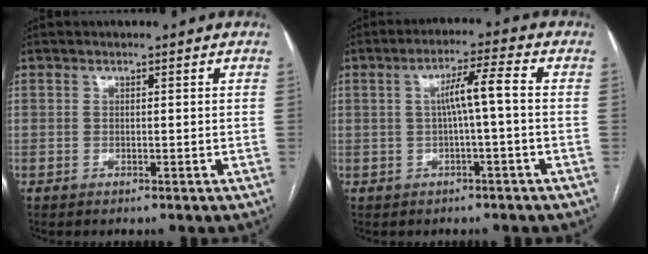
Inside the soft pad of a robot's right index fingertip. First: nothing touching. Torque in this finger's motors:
{"motor_torque": [0.47, -0.11, 0.22, 0.07]}